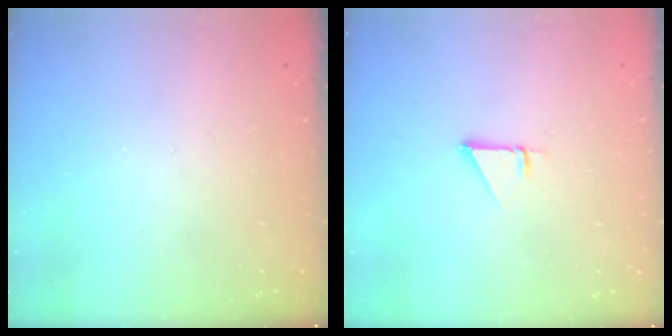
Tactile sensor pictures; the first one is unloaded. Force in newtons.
{"total": 1.0, "press": 1.0, "slide": 0.1}